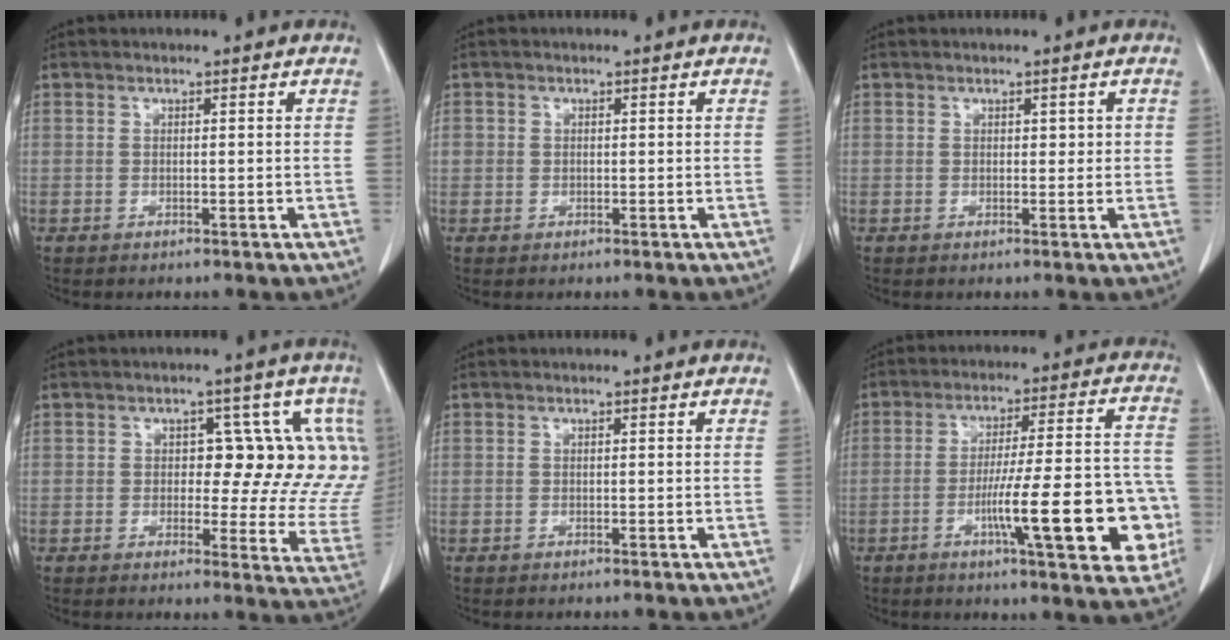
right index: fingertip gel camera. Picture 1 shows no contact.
{"total": 1.5, "force": [0.0, 1.4, 0.4], "torque": [-0.002, 0.010, 0.002]}
{"total": 1.4, "force": [0.4, 0.8, 1.1], "torque": [-0.008, 0.005, 0.005]}
{"total": 12.4, "force": [3.0, 6.4, 10.2], "torque": [-0.099, 0.012, 0.031]}
{"total": 0.0}
{"total": 17.2, "force": [-5.3, 2.5, 16.2], "torque": [-0.196, 0.023, -0.066]}